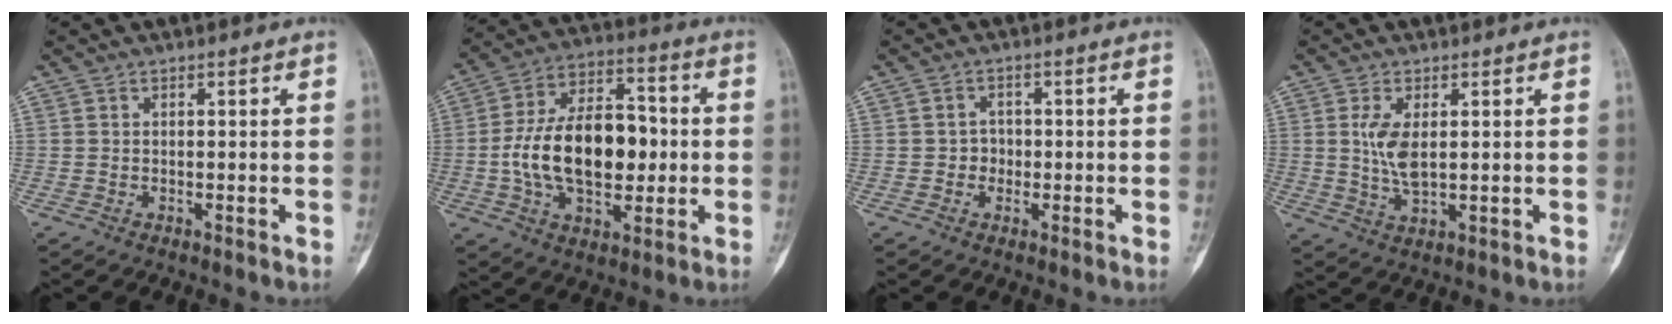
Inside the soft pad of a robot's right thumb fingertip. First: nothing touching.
{"total": 19.9, "force": [-1.0, 11.8, 16.0], "torque": [-0.258, 0.031, -0.016]}
{"total": 2.5, "force": [-0.5, 2.3, 0.8], "torque": [0.009, 0.010, -0.014]}
{"total": 5.9, "force": [1.0, 2.5, 5.3], "torque": [-0.108, -0.011, 0.024]}